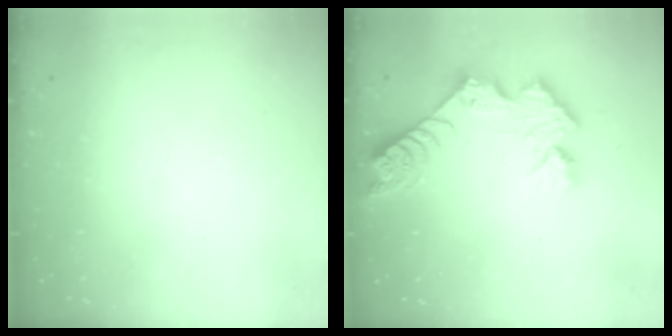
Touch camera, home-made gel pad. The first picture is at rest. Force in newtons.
{"total": 10.9, "press": 10.9, "slide": 0.8}